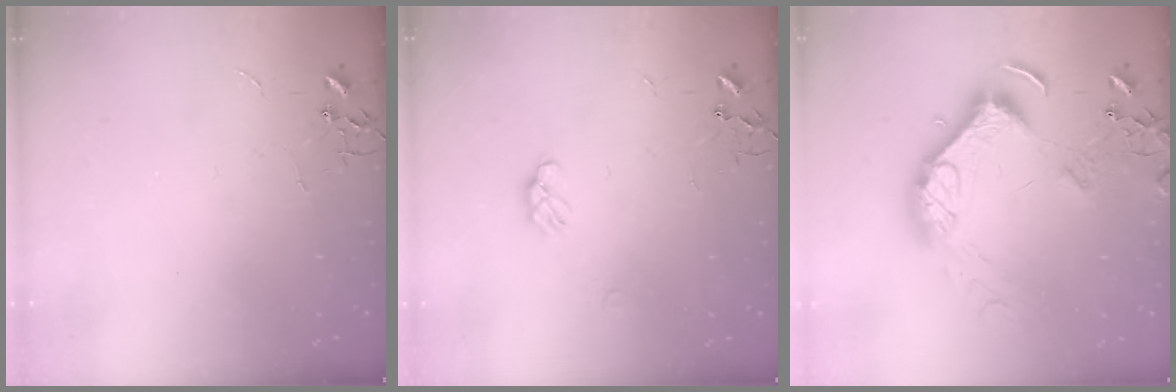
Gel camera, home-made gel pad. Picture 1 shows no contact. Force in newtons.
{"total": 5.4, "press": 5.3, "slide": 0.8}
{"total": 16.1, "press": 16.0, "slide": 1.9}